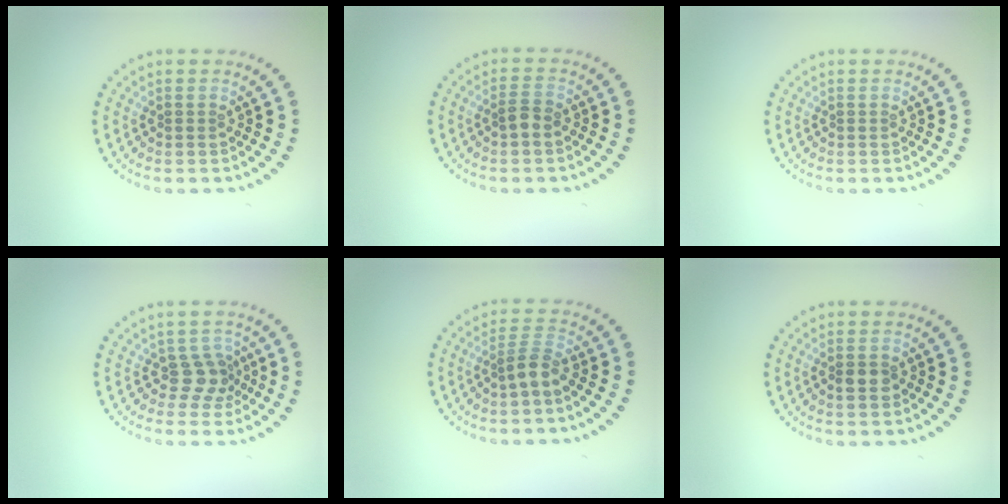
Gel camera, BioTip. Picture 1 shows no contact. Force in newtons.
{"total": 1.5, "press": 1.4, "slide": 0.5}
{"total": 0.0}
{"total": 2.5, "press": 1.8, "slide": 1.6}
{"total": 2.3, "press": 1.7, "slide": 1.6}
{"total": 1.6, "press": 1.5, "slide": 0.3}